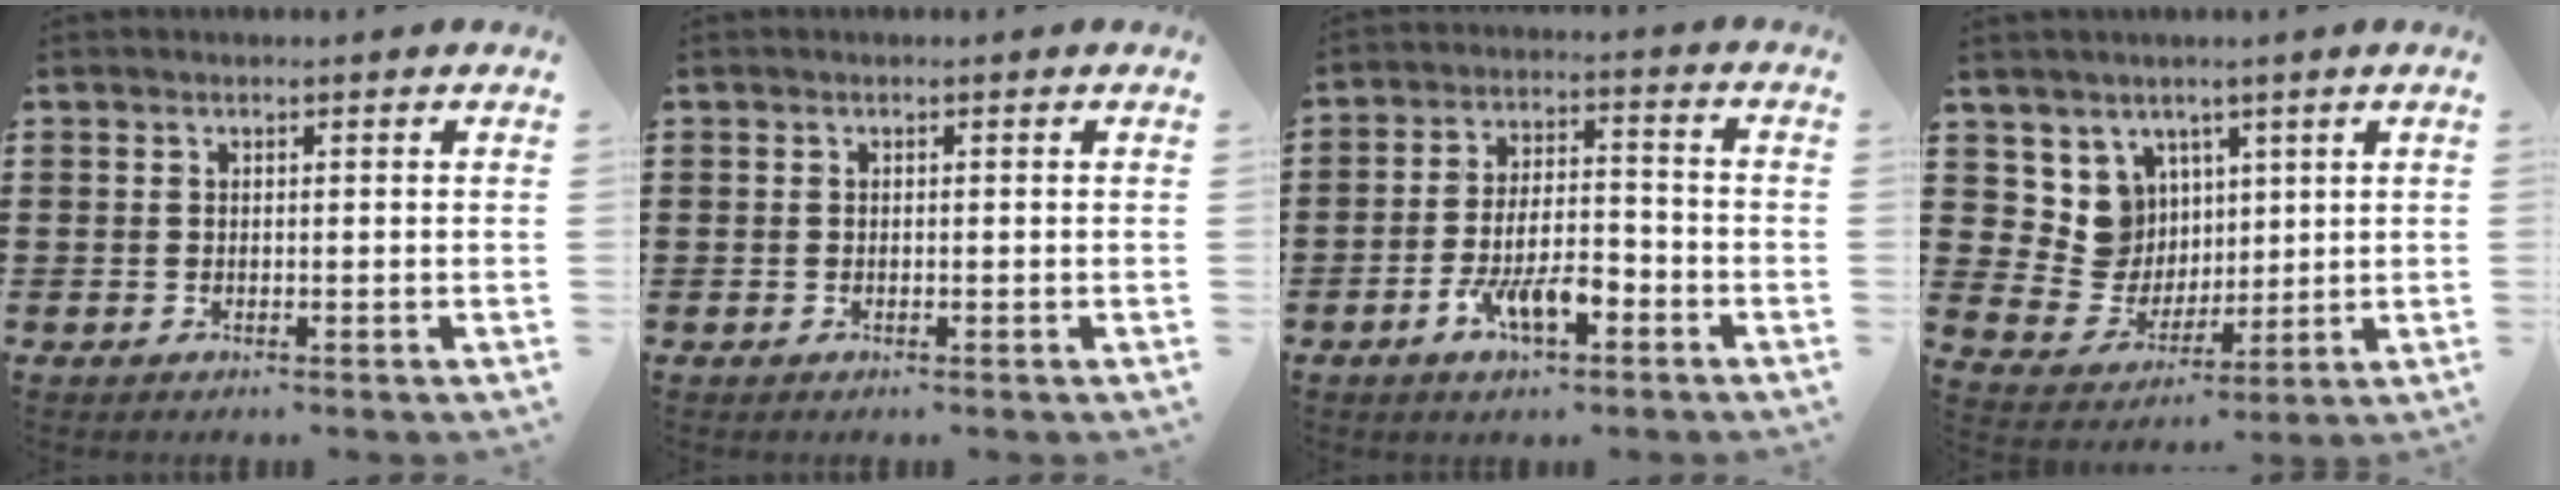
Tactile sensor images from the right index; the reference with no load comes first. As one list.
[{"total": 0.0}, {"total": 8.0, "force": [-4.3, 3.0, 6.1], "torque": [-0.121, 0.006, -0.079]}, {"total": 8.1, "force": [3.3, 7.3, 1.3], "torque": [-0.061, -0.017, 0.070]}]